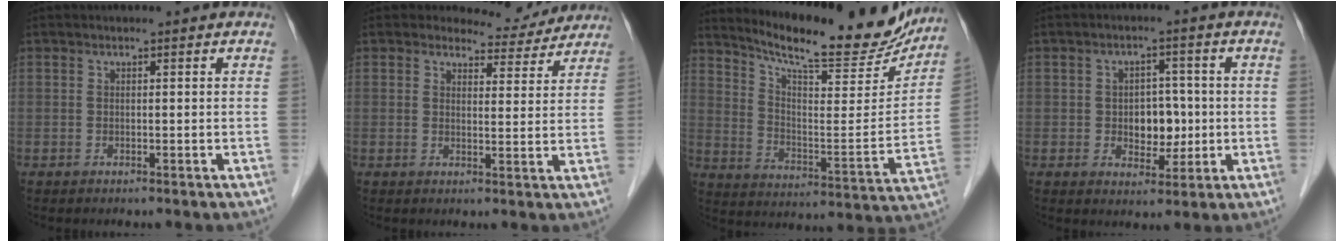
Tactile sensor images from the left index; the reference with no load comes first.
{"total": 5.7, "force": [5.4, 2.0, -0.3], "torque": [0.007, -0.007, 0.058]}
{"total": 20.4, "force": [18.6, 2.8, 7.8], "torque": [-0.126, -0.046, 0.262]}
{"total": 5.3, "force": [-0.4, 3.7, 3.8], "torque": [-0.055, 0.011, 0.001]}